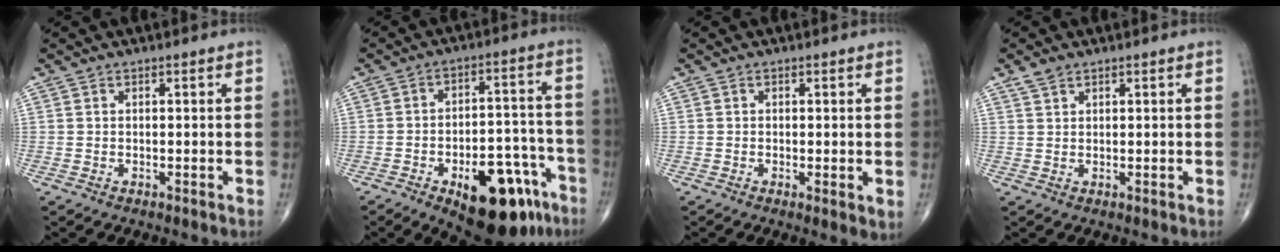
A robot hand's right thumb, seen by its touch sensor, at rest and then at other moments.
{"total": 19.4, "force": [-10.2, 8.9, 13.9], "torque": [-0.143, 0.066, -0.134]}
{"total": 2.5, "force": [-0.3, 0.6, 2.4], "torque": [-0.042, -0.010, -0.008]}
{"total": 1.8, "force": [1.3, 1.0, 0.8], "torque": [-0.015, 0.003, 0.027]}